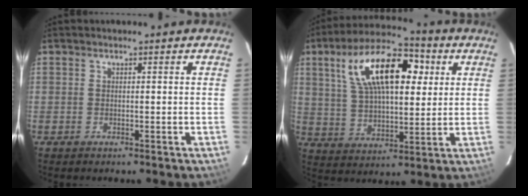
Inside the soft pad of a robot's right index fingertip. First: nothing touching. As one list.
[{"total": 18.5, "force": [6.6, 8.6, 15.0], "torque": [-0.276, 0.038, 0.115]}]